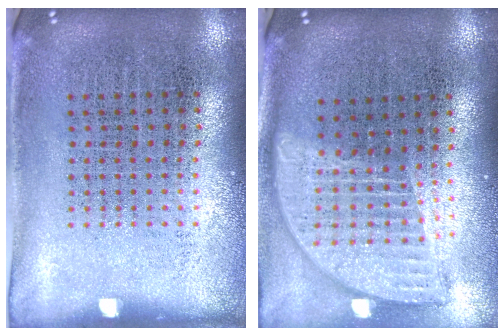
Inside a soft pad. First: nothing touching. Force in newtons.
{"total": 1.9, "press": 1.5, "slide": 1.2}